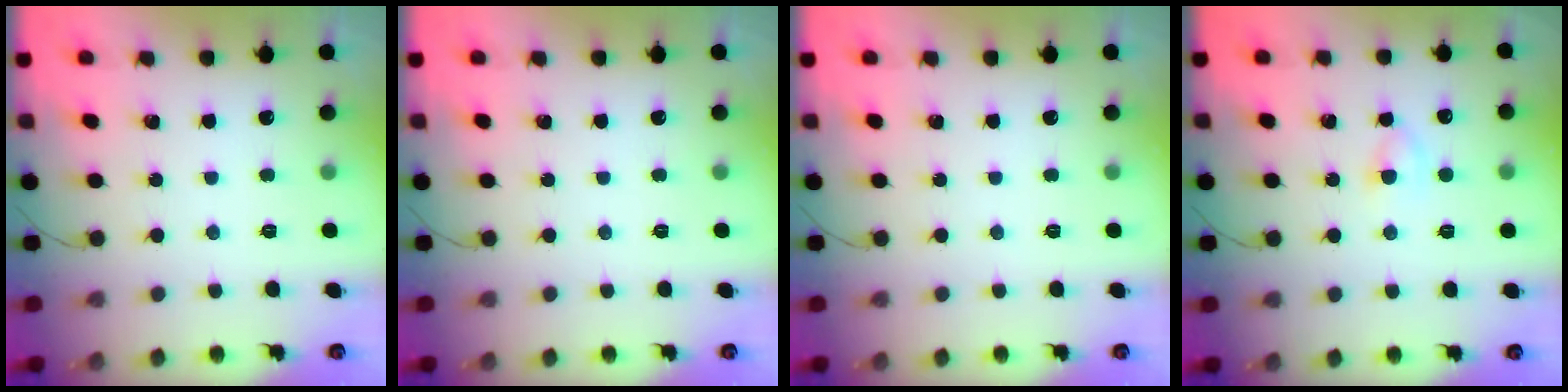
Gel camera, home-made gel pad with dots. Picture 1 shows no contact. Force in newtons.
{"total": 0.0}
{"total": 0.0}
{"total": 3.2, "press": 2.8, "slide": 1.4}